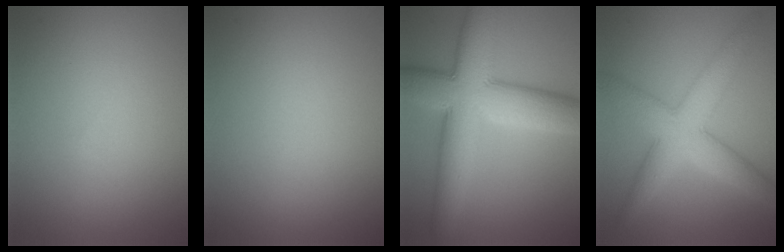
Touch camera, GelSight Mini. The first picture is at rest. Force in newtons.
{"total": 0.0}
{"total": 10.8, "press": 10.8, "slide": 0.1}
{"total": 6.3, "press": 6.3, "slide": 0.3}